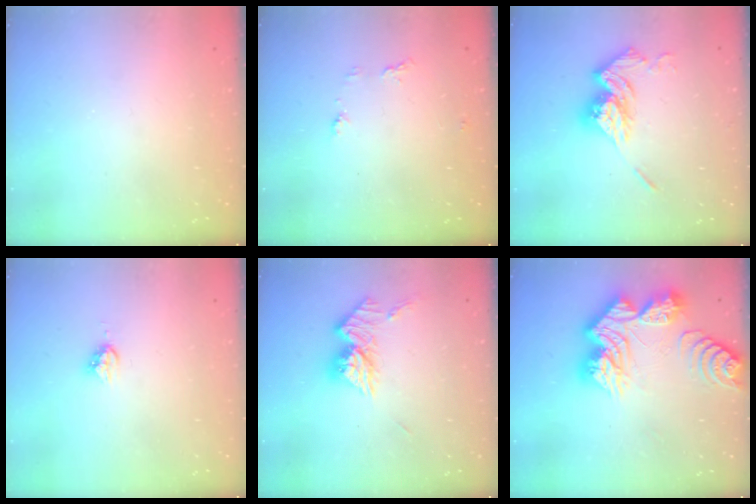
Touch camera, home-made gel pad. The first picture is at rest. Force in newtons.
{"total": 4.8, "press": 4.7, "slide": 0.5}
{"total": 15.1, "press": 15.0, "slide": 1.5}
{"total": 4.4, "press": 4.4, "slide": 0.1}
{"total": 11.1, "press": 11.1, "slide": 0.9}
{"total": 21.6, "press": 21.5, "slide": 2.2}